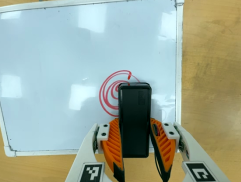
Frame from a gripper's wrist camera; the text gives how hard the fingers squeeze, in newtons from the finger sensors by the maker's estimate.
{"total": 4.0, "left": 2.6, "right": 5.3}